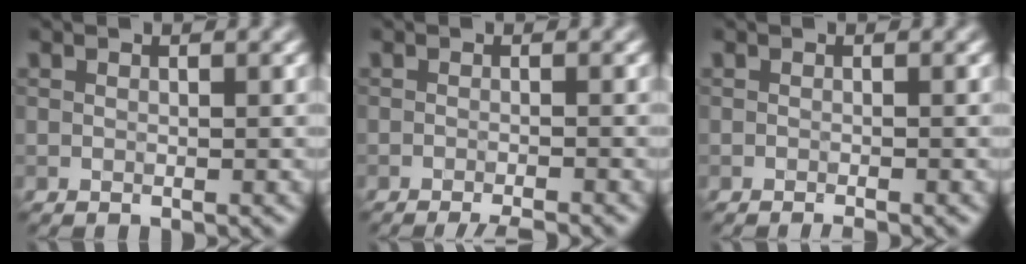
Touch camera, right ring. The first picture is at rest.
{"total": 2.8, "force": [-2.2, 0.3, 1.8], "torque": [-0.023, -0.001, -0.039]}
{"total": 0.8, "force": [-0.6, 0.1, 0.6], "torque": [-0.004, -0.002, -0.013]}